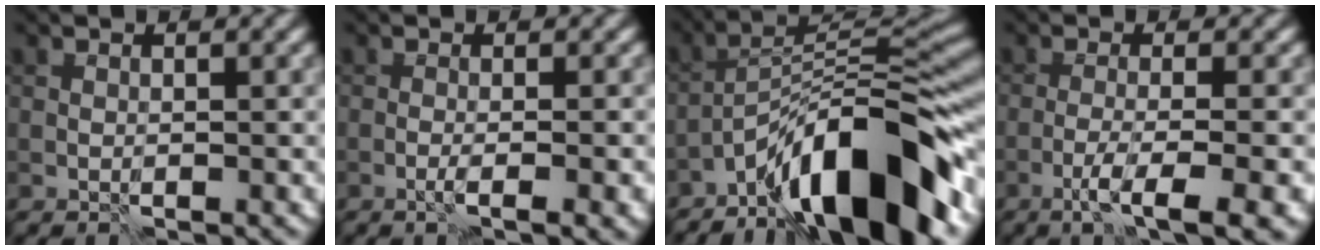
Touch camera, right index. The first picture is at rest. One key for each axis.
{"total": 2.7, "fx": -1.0, "fy": 0.6, "fz": 2.5, "tx": -0.033, "ty": 0.005, "tz": -0.023}
{"total": 11.8, "fx": -7.5, "fy": 3.1, "fz": 8.6, "tx": -0.118, "ty": 0.023, "tz": -0.138}
{"total": 5.6, "fx": -3.0, "fy": 1.2, "fz": 4.6, "tx": -0.072, "ty": 0.003, "tz": -0.053}